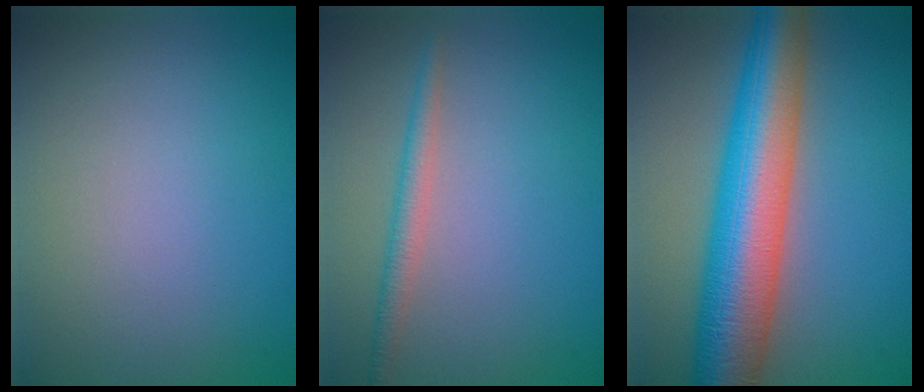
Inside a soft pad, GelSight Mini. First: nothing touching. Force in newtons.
{"total": 2.0, "press": 2.0, "slide": 0.0}
{"total": 10.8, "press": 10.8, "slide": 0.3}